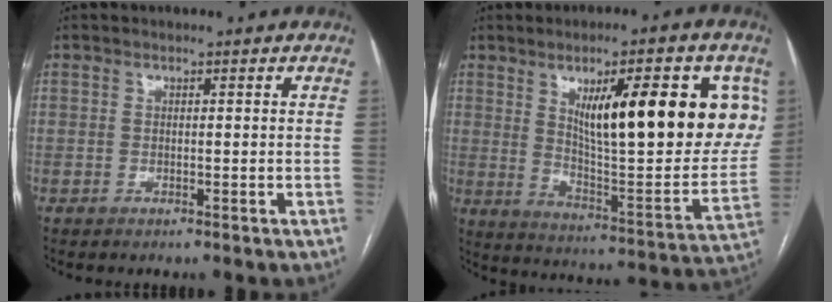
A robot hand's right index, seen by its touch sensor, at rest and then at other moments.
{"total": 23.5, "force": [7.7, 4.8, 21.7], "torque": [-0.287, 0.002, 0.123]}